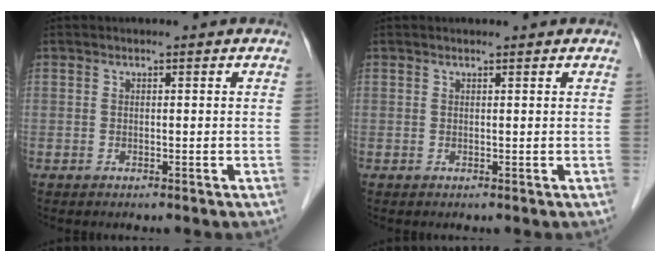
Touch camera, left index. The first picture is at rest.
{"total": 1.2, "force": [1.1, 0.1, 0.4], "torque": [-0.009, 0.012, 0.018]}